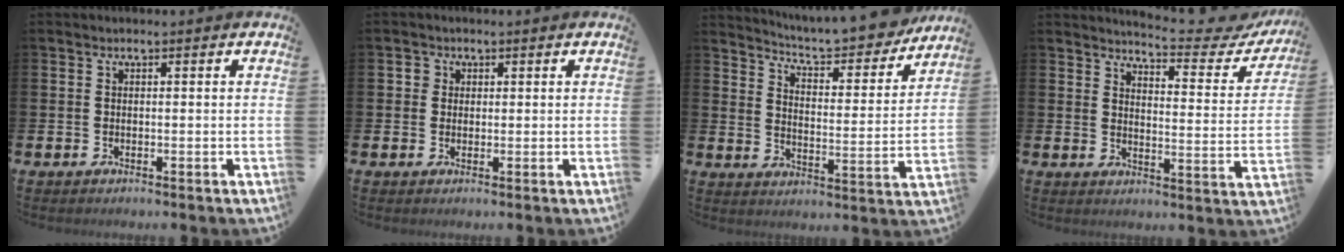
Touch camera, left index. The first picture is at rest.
{"total": 1.6, "force": [0.8, 1.4, 0.1], "torque": [0.014, 0.001, 0.009]}
{"total": 7.2, "force": [6.9, 0.7, 1.6], "torque": [-0.049, -0.061, 0.115]}
{"total": 5.3, "force": [5.1, 0.5, 1.3], "torque": [-0.025, -0.047, 0.079]}